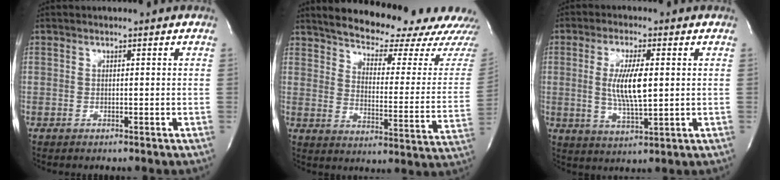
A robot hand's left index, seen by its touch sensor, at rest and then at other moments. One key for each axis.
{"total": 21.8, "fx": 19.6, "fy": 3.7, "fz": 8.9, "tx": -0.124, "ty": -0.062, "tz": 0.243}
{"total": 7.7, "fx": 0.8, "fy": 1.5, "fz": 7.5, "tx": -0.150, "ty": -0.008, "tz": 0.018}